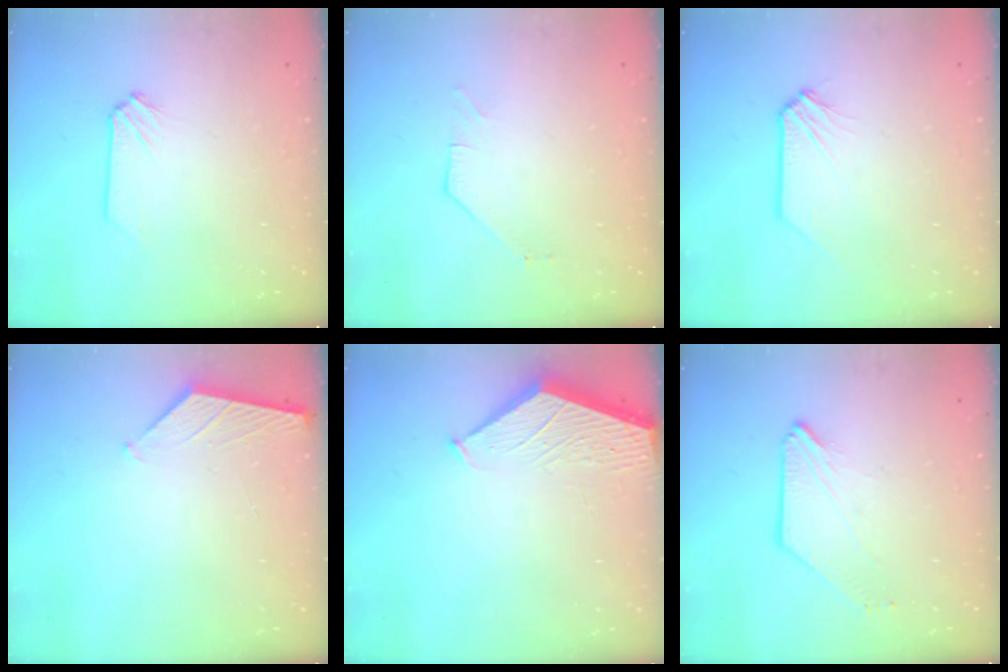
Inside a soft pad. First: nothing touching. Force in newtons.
{"total": 1.0, "press": 0.9, "slide": 0.2}
{"total": 0.0}
{"total": 1.3, "press": 1.3, "slide": 0.2}
{"total": 2.1, "press": 2.1, "slide": 0.2}
{"total": 3.0, "press": 2.9, "slide": 0.5}